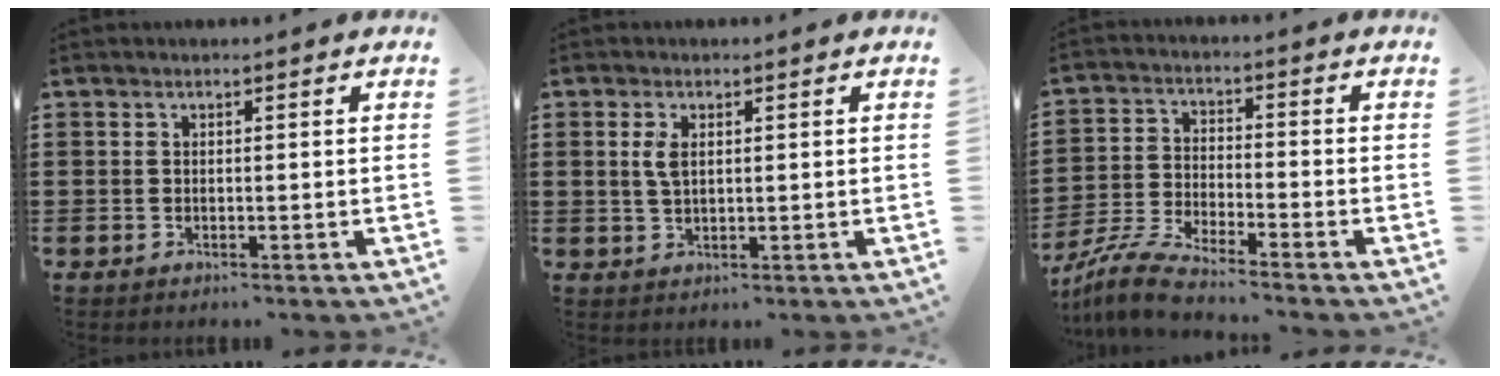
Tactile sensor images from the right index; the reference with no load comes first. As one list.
[{"total": 3.0, "force": [0.7, 1.4, 2.6], "torque": [-0.057, 0.009, 0.010]}, {"total": 6.4, "force": [-6.1, -0.3, 1.9], "torque": [-0.060, -0.011, -0.124]}]